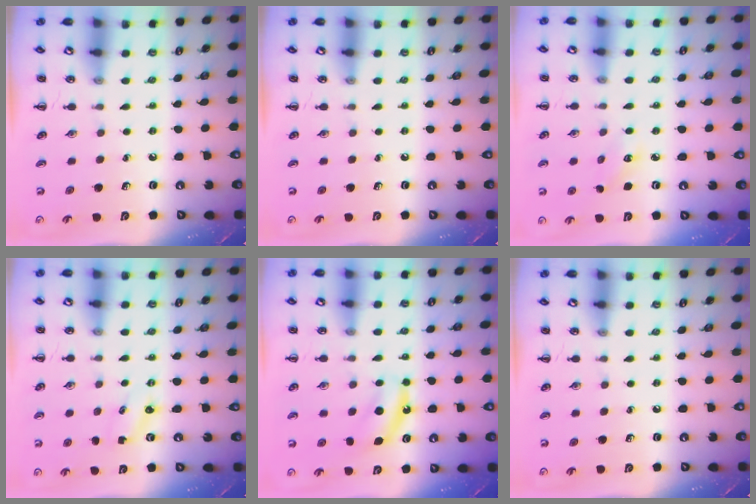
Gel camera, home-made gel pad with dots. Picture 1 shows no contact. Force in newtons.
{"total": 0.0}
{"total": 2.6, "press": 2.5, "slide": 0.7}
{"total": 2.2, "press": 2.1, "slide": 0.6}
{"total": 6.9, "press": 6.7, "slide": 1.3}
{"total": 0.0}